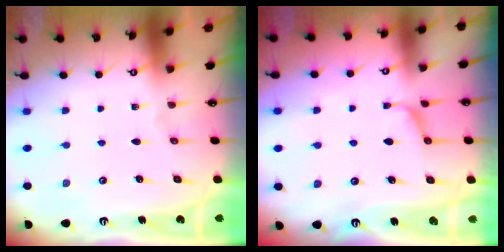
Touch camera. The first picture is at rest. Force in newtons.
{"total": 1.3, "press": 1.1, "slide": 0.7}